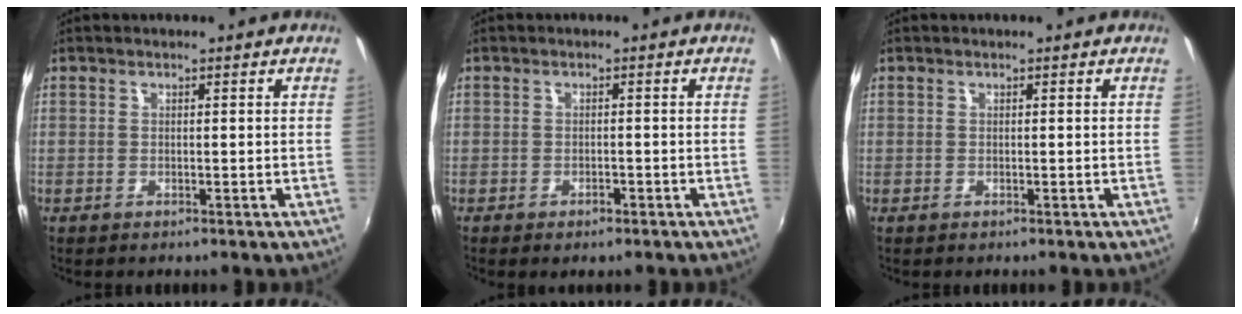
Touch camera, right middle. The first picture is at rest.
{"total": 1.7, "force": [-1.2, 0.6, 1.0], "torque": [-0.017, -0.002, -0.019]}
{"total": 0.0}